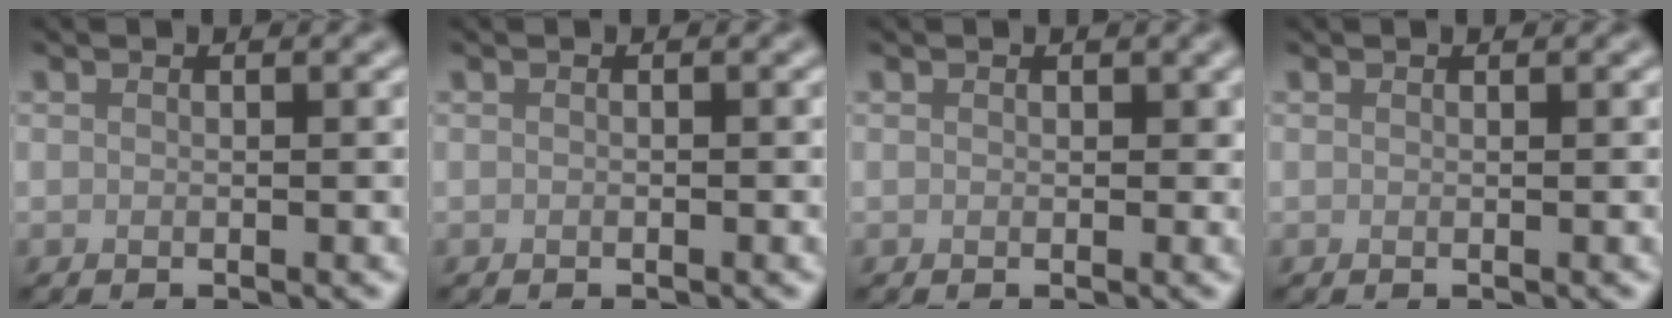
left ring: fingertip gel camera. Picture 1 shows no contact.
{"total": 0.0}
{"total": 0.7, "force": [0.1, 0.6, 0.3], "torque": [-0.001, -0.003, -0.001]}
{"total": 0.0}